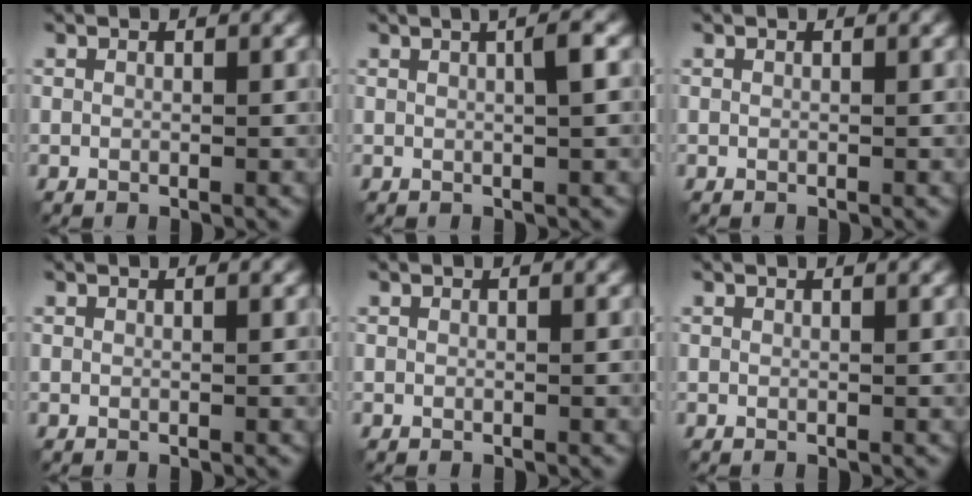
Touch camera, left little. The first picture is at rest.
{"total": 2.8, "force": [0.8, 0.7, 2.6], "torque": [-0.021, 0.005, 0.004]}
{"total": 0.0}
{"total": 0.6, "force": [0.4, 0.1, 0.3], "torque": [0.000, 0.004, 0.006]}
{"total": 0.0}
{"total": 1.0, "force": [0.8, 0.3, 0.5], "torque": [-0.003, 0.002, 0.007]}